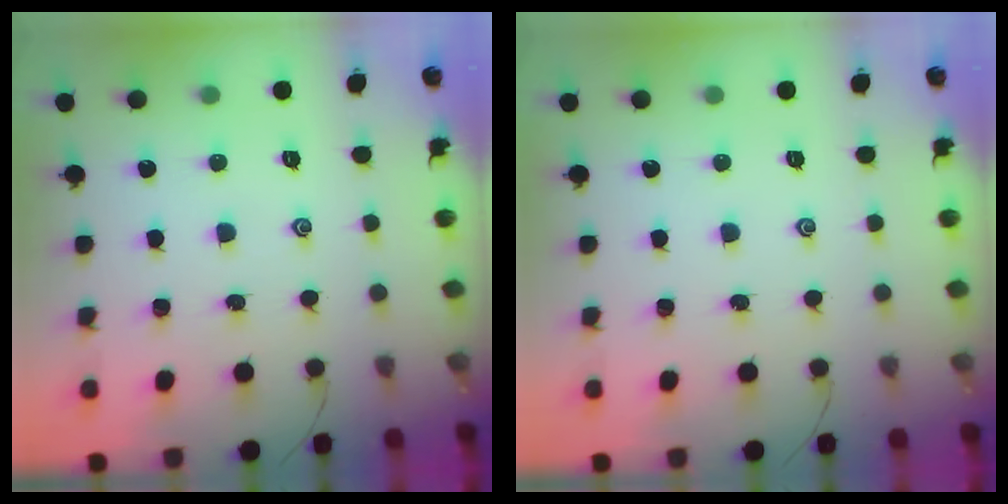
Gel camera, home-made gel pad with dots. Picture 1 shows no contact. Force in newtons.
{"total": 0.0}